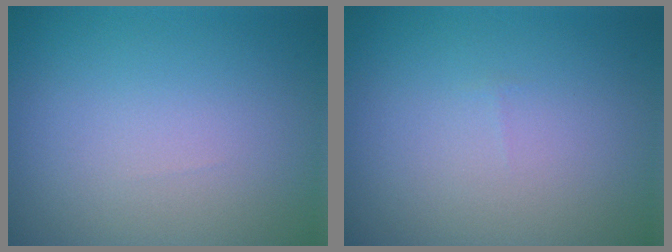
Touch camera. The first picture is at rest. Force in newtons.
{"total": 0.0}